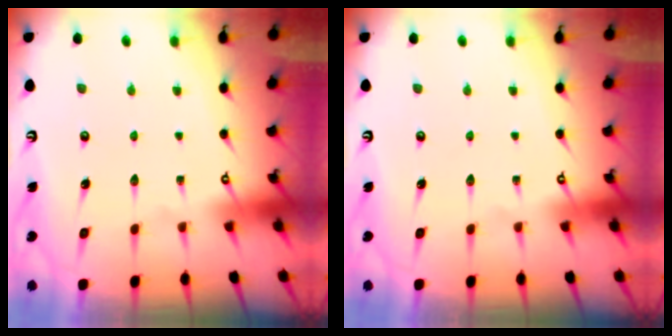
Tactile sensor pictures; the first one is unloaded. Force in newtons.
{"total": 0.0}